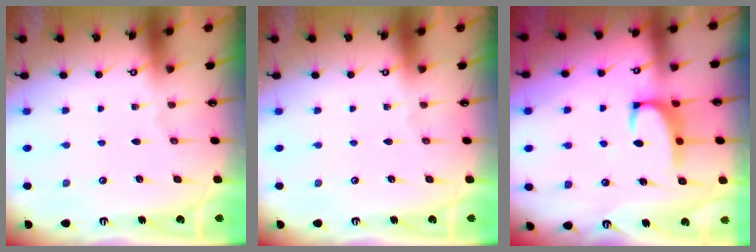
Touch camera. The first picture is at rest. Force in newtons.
{"total": 0.0}
{"total": 3.0, "press": 2.8, "slide": 1.0}